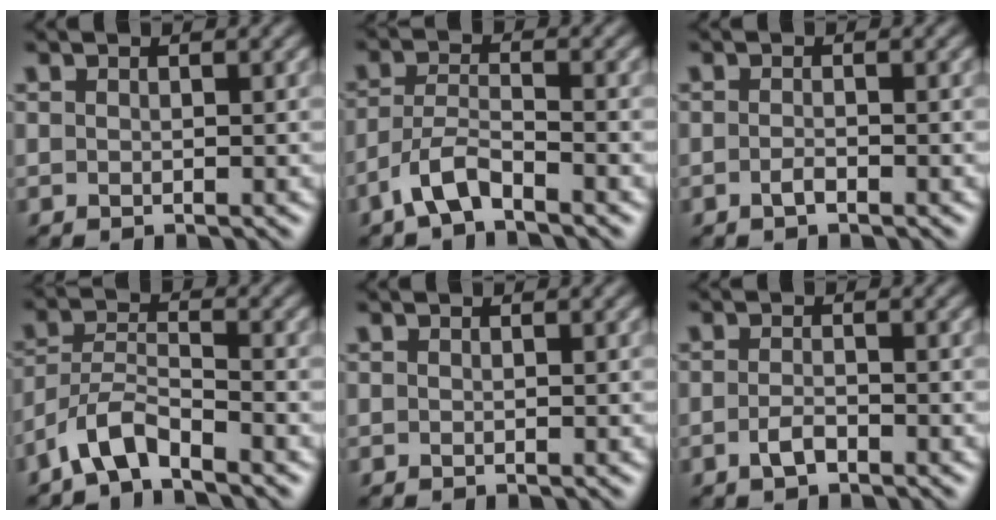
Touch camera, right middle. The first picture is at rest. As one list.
[{"total": 3.6, "force": [-2.5, 1.0, 2.3], "torque": [-0.052, 0.008, -0.058]}, {"total": 1.0, "force": [-0.6, 0.3, 0.7], "torque": [-0.018, 0.001, -0.012]}, {"total": 4.2, "force": [-3.3, 1.2, 2.3], "torque": [-0.046, 0.007, -0.074]}, {"total": 0.0}, {"total": 1.6, "force": [-0.9, 0.7, 1.1], "torque": [-0.026, 0.000, -0.021]}]